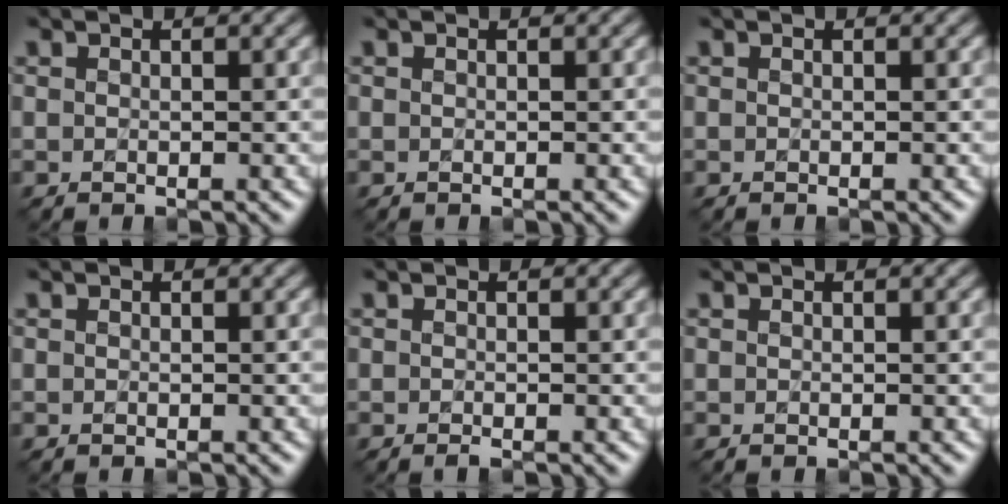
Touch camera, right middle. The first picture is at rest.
{"total": 0.0}
{"total": 0.0}
{"total": 0.0}
{"total": 0.6, "force": [-0.5, 0.0, 0.2], "torque": [-0.001, -0.001, -0.007]}
{"total": 0.0}